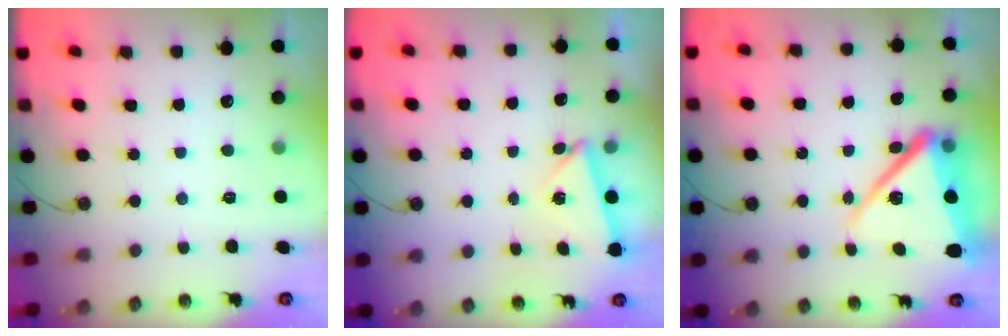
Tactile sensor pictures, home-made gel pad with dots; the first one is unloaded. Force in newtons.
{"total": 3.3, "press": 3.1, "slide": 1.3}
{"total": 16.7, "press": 15.4, "slide": 6.6}